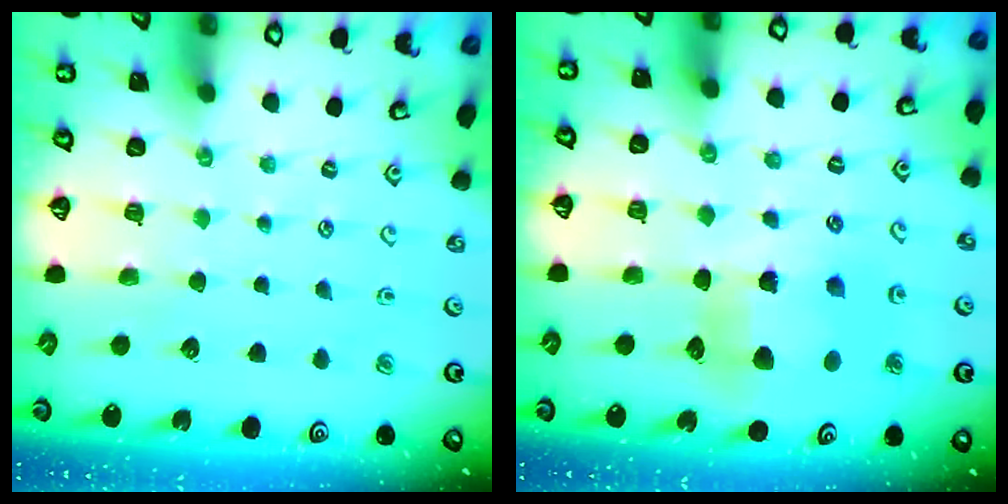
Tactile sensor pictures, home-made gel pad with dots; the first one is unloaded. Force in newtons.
{"total": 9.5, "press": 9.4, "slide": 1.4}